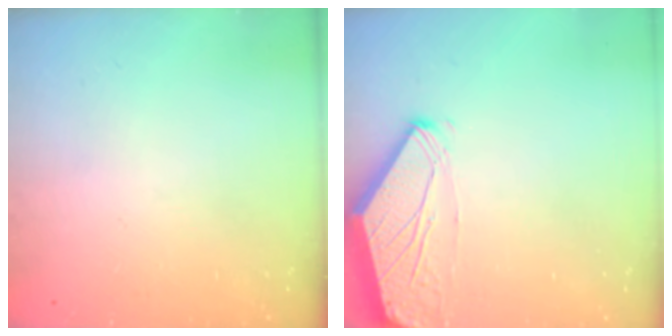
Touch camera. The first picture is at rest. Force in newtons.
{"total": 0.0}